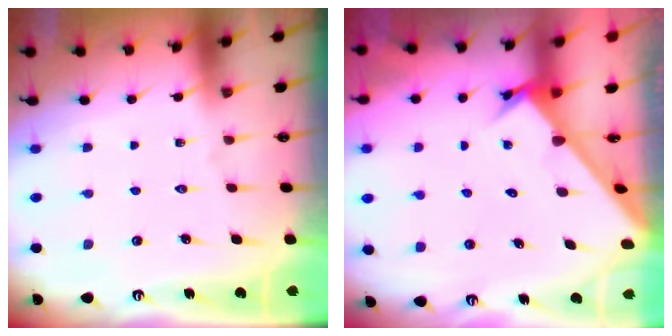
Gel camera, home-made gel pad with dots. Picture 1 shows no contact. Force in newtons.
{"total": 2.6, "press": 2.6, "slide": 0.3}